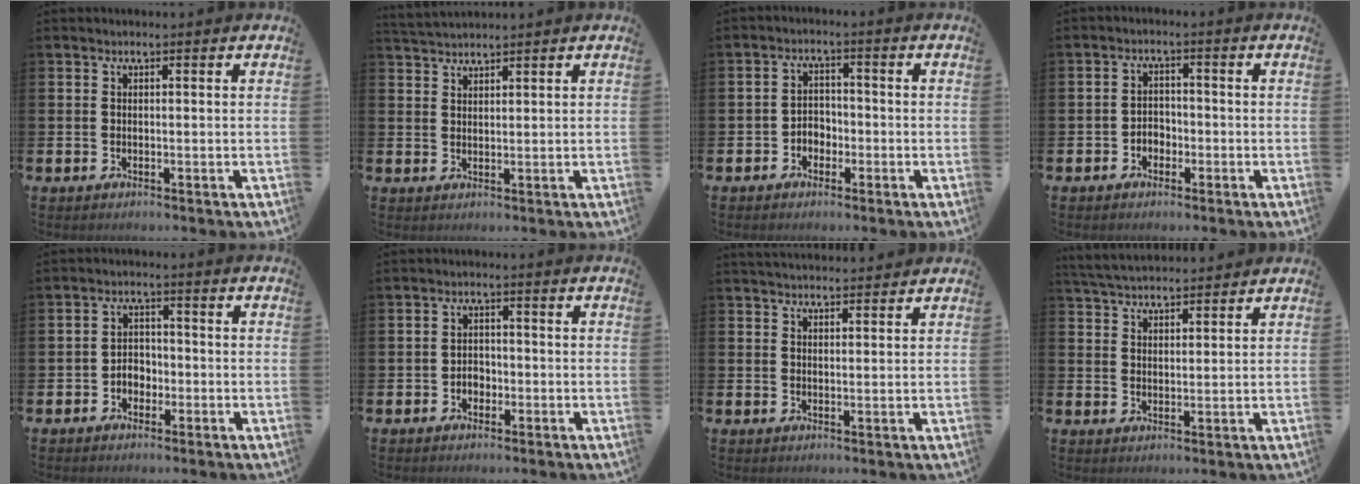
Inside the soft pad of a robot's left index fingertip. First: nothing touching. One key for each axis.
{"total": 2.5, "fx": 2.4, "fy": 0.3, "fz": 0.2, "tx": -0.004, "ty": -0.011, "tz": 0.045}
{"total": 2.7, "fx": -1.7, "fy": 2.0, "fz": 0.7, "tx": -0.012, "ty": 0.006, "tz": -0.041}
{"total": 2.3, "fx": -1.5, "fy": 1.7, "fz": 0.6, "tx": -0.008, "ty": 0.004, "tz": -0.035}
{"total": 2.8, "fx": -1.4, "fy": 2.1, "fz": 1.1, "tx": -0.019, "ty": 0.005, "tz": -0.034}
{"total": 2.1, "fx": -0.9, "fy": 1.7, "fz": 0.8, "tx": -0.012, "ty": 0.001, "tz": -0.022}
{"total": 2.6, "fx": 2.6, "fy": 0.3, "fz": 0.1, "tx": -0.001, "ty": -0.015, "tz": 0.047}
{"total": 4.3, "fx": 4.2, "fy": 0.6, "fz": 0.5, "tx": -0.023, "ty": -0.019, "tz": 0.077}